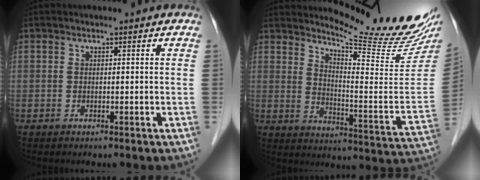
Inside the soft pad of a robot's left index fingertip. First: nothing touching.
{"total": 18.2, "force": [16.9, 0.5, 6.8], "torque": [-0.105, -0.110, 0.217]}